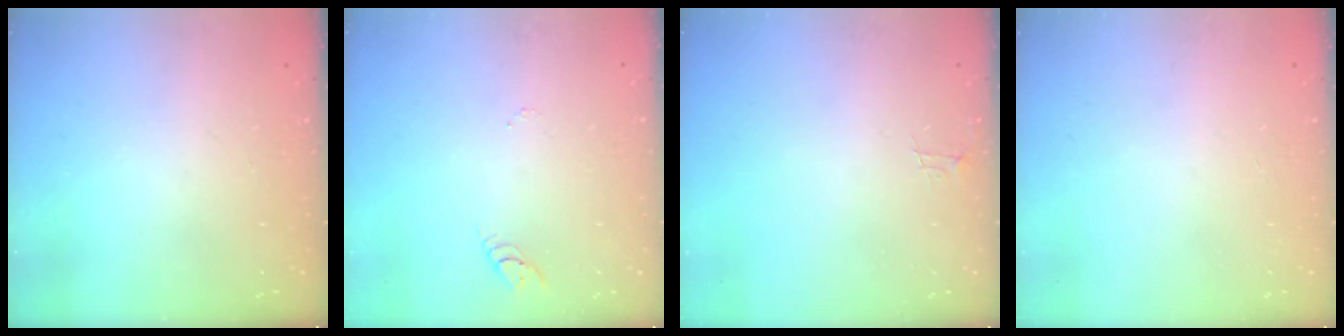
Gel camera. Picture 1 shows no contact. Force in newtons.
{"total": 2.8, "press": 2.8, "slide": 0.2}
{"total": 3.8, "press": 3.8, "slide": 0.4}
{"total": 0.0}